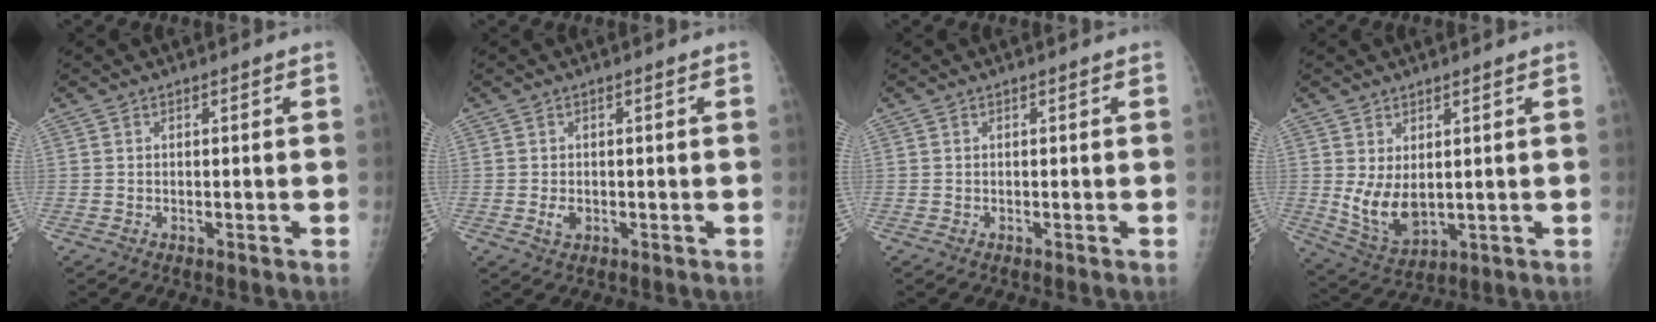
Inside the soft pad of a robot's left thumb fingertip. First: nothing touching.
{"total": 1.9, "force": [-0.4, 1.3, 1.3], "torque": [-0.023, -0.001, -0.005]}
{"total": 0.0}
{"total": 7.8, "force": [1.1, 4.4, 6.3], "torque": [-0.104, -0.023, 0.041]}